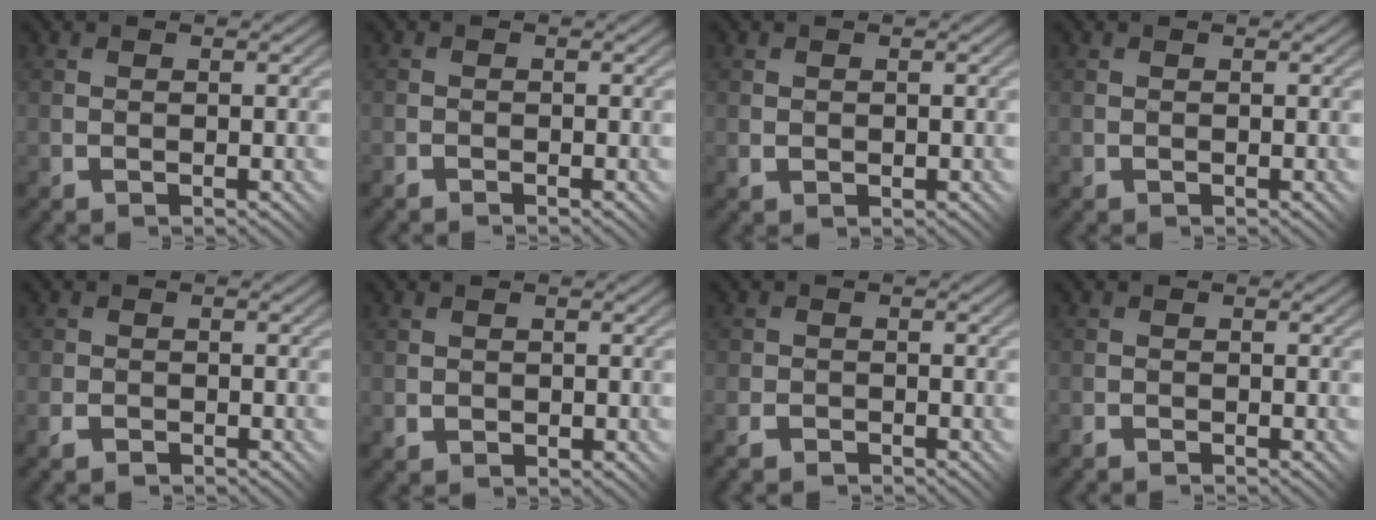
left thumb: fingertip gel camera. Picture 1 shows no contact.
{"total": 1.0, "force": [-1.0, 0.1, 0.0], "torque": [-0.001, 0.001, -0.023]}
{"total": 0.9, "force": [0.3, 0.8, 0.3], "torque": [0.000, -0.003, 0.007]}
{"total": 0.0}
{"total": 2.2, "force": [-1.7, 1.2, 0.8], "torque": [-0.018, 0.004, -0.034]}
{"total": 1.2, "force": [-0.1, 1.2, 0.2], "torque": [0.000, 0.001, 0.000]}
{"total": 2.7, "force": [-2.2, 1.4, 0.8], "torque": [-0.016, 0.004, -0.043]}
{"total": 1.4, "force": [-1.3, 0.1, 0.1], "torque": [-0.001, 0.001, -0.029]}